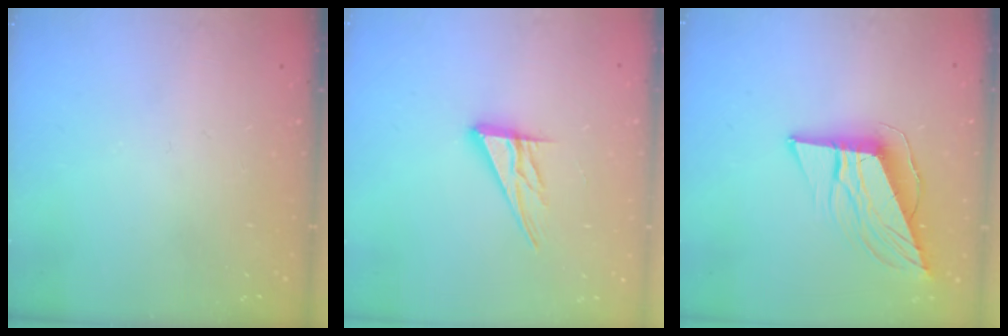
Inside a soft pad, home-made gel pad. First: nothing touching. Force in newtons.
{"total": 11.6, "press": 11.5, "slide": 1.0}
{"total": 12.4, "press": 12.3, "slide": 1.5}